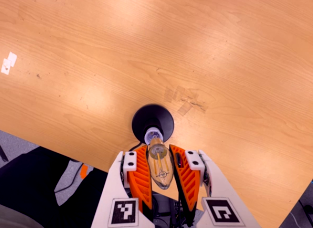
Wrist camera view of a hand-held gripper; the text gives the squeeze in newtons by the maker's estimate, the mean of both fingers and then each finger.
{"total": 22.2, "left": 24.8, "right": 19.6}